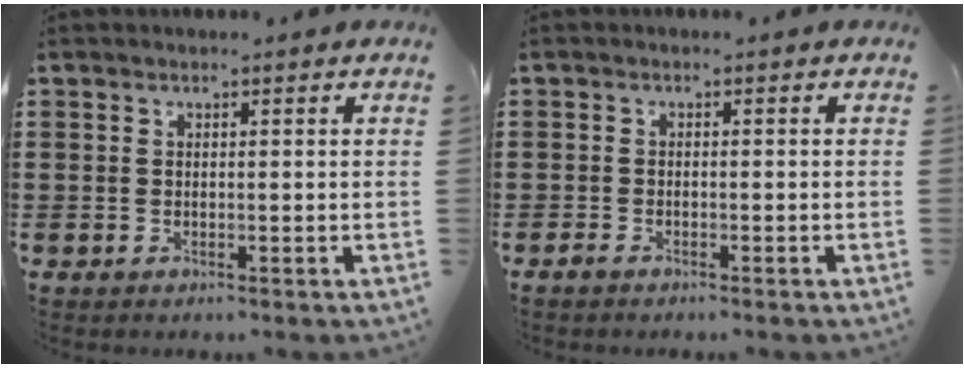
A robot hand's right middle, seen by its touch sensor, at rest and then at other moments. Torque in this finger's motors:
{"motor_torque": [-0.78, 0.68, -0.02, -0.01]}